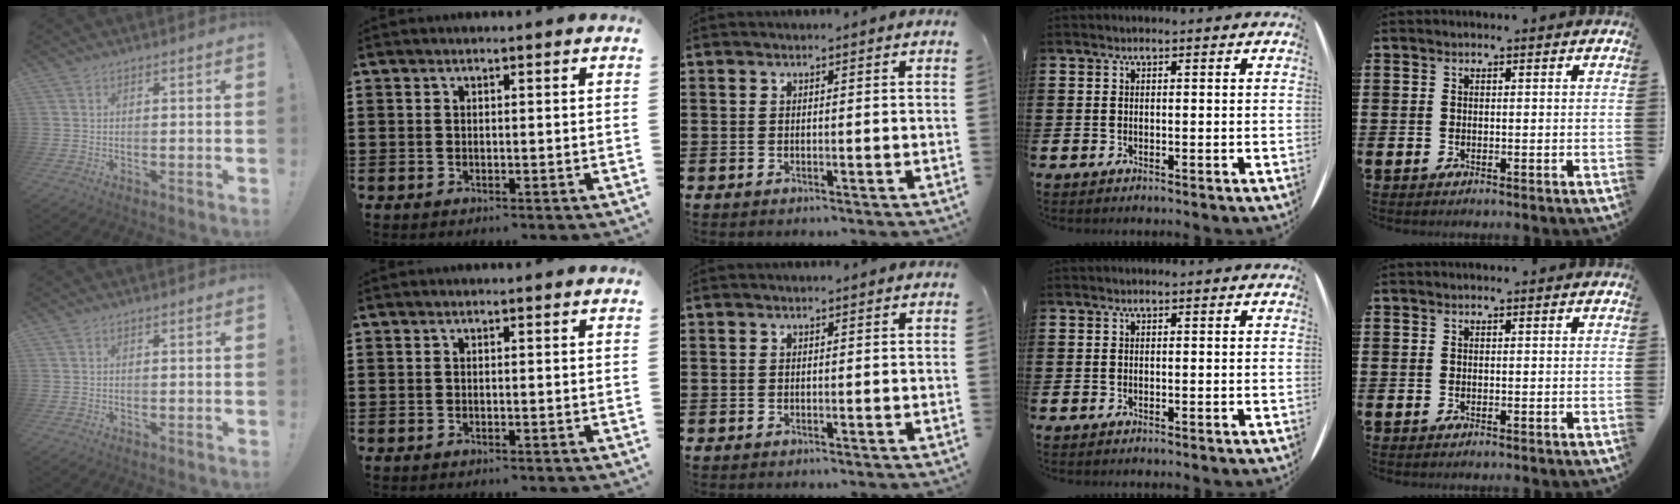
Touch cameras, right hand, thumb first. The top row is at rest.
{}